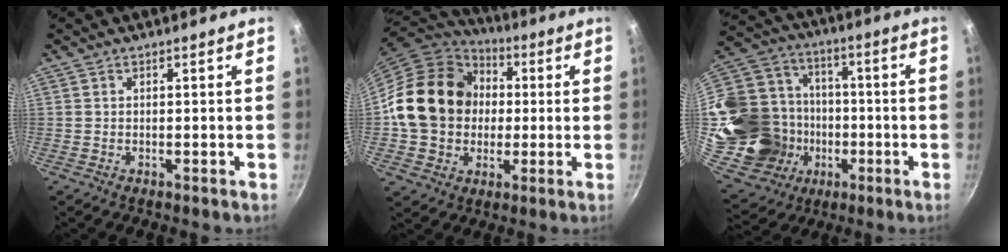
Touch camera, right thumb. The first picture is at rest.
{"total": 19.1, "force": [1.3, 15.9, 10.5], "torque": [-0.155, 0.028, 0.020]}
{"total": 26.4, "force": [-3.6, 21.8, 14.4], "torque": [-0.274, 0.056, -0.035]}